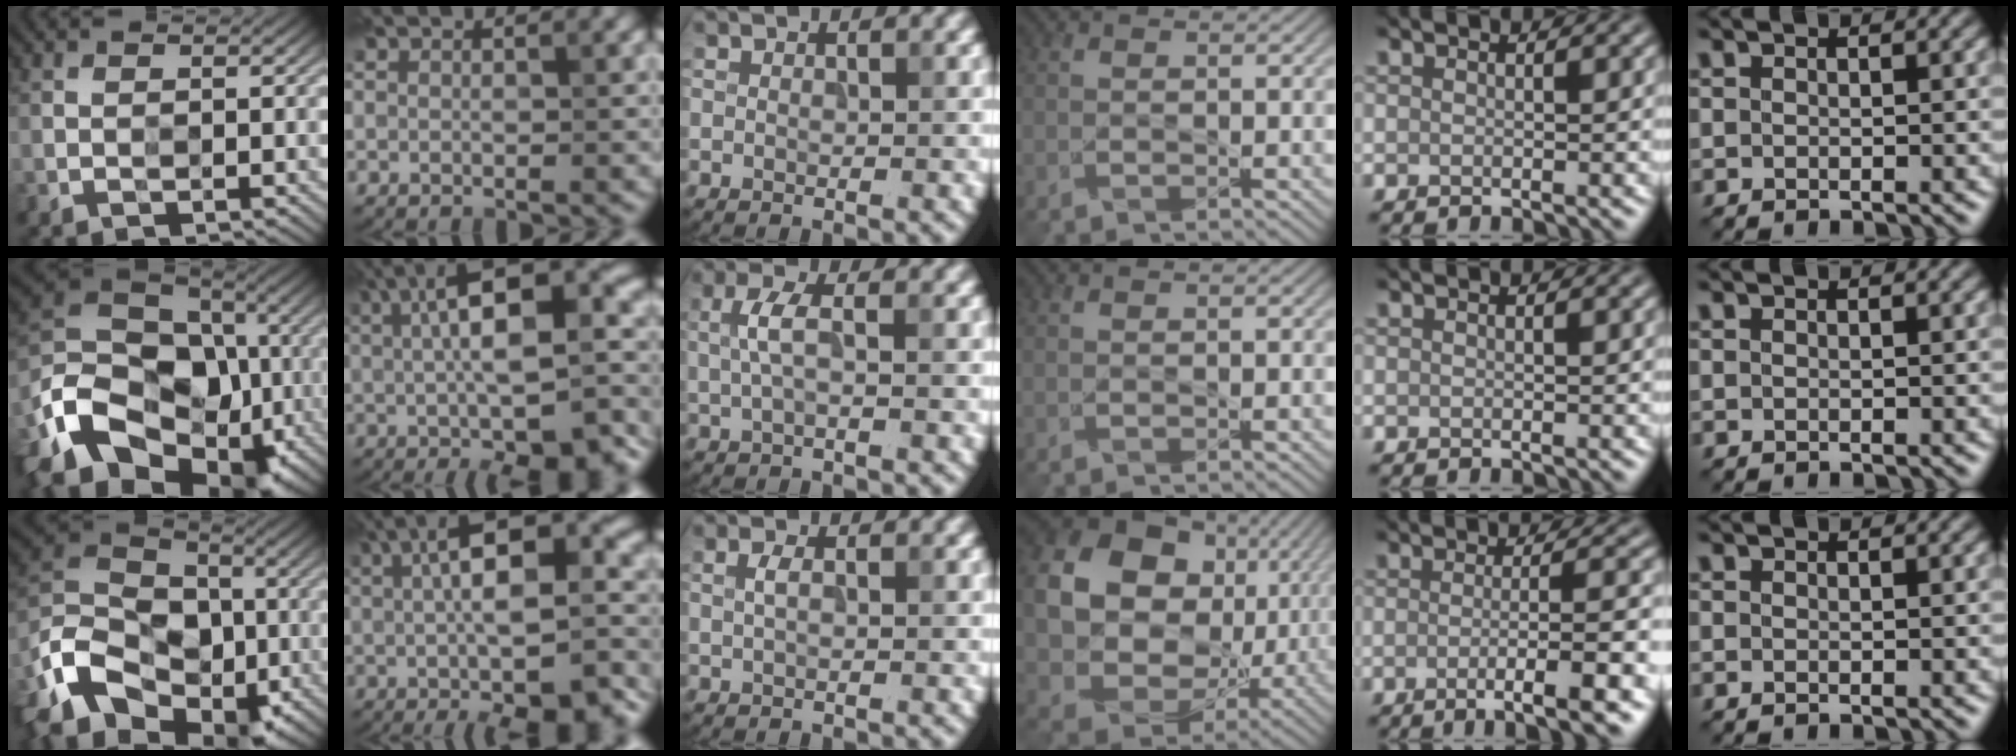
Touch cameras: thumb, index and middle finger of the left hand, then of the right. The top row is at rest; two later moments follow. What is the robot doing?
{"motion": "wipe", "object": "glasses"}